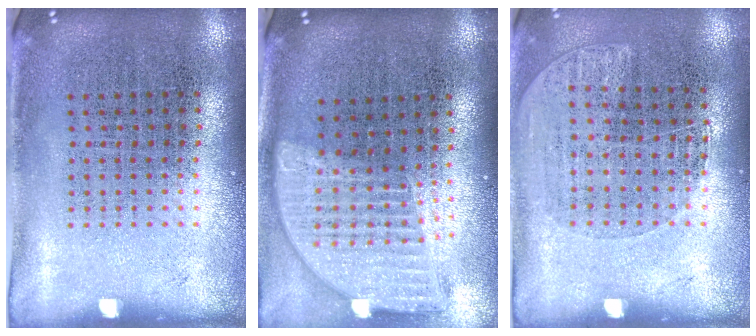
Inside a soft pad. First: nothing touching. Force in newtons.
{"total": 1.8, "press": 1.5, "slide": 1.0}
{"total": 1.1, "press": 1.0, "slide": 0.5}